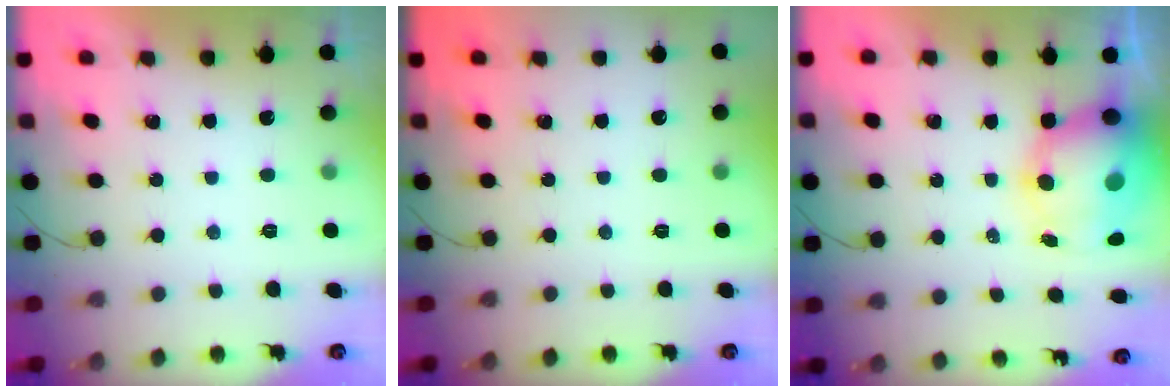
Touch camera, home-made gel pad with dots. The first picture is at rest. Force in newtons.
{"total": 0.0}
{"total": 12.3, "press": 11.9, "slide": 3.2}